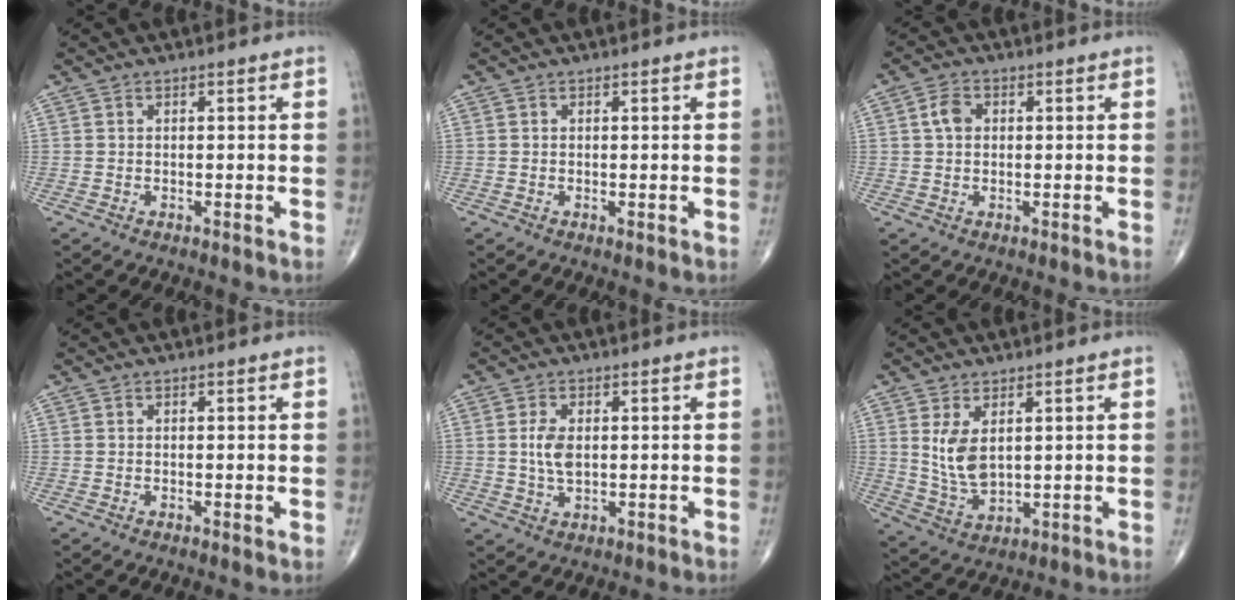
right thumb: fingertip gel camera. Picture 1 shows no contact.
{"total": 0.6, "force": [-0.1, 0.2, 0.5], "torque": [-0.011, -0.003, -0.004]}
{"total": 3.3, "force": [0.5, 2.4, 2.1], "torque": [-0.038, 0.007, 0.005]}
{"total": 0.6, "force": [-0.1, 0.1, 0.6], "torque": [-0.011, -0.004, -0.003]}
{"total": 4.5, "force": [0.4, 2.5, 3.7], "torque": [-0.076, -0.002, 0.009]}
{"total": 6.9, "force": [2.0, 3.7, 5.5], "torque": [-0.098, -0.017, 0.052]}